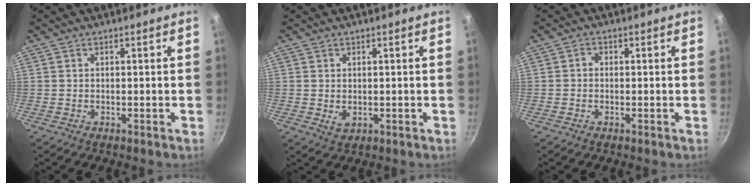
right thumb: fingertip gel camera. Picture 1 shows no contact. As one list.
[{"total": 2.1, "force": [0.1, 1.5, 1.4], "torque": [-0.023, -0.006, 0.004]}, {"total": 1.1, "force": [-0.3, 0.9, 0.5], "torque": [-0.008, 0.006, -0.008]}]